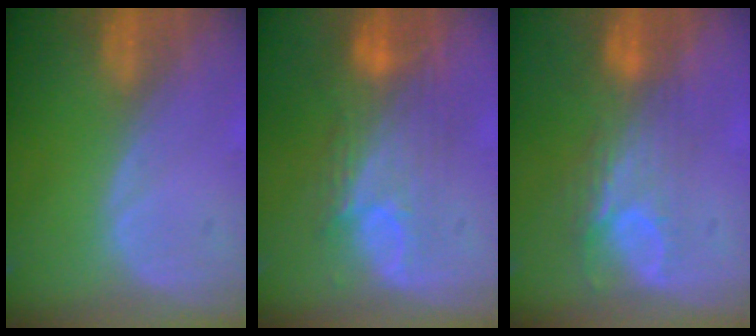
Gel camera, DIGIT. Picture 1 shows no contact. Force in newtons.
{"total": 9.7, "press": 8.0, "slide": 5.5}
{"total": 7.4, "press": 6.4, "slide": 3.7}